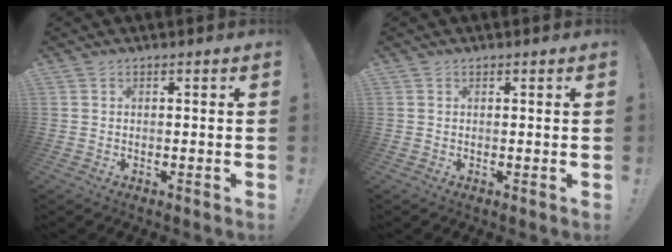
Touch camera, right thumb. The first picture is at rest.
{"total": 0.0}